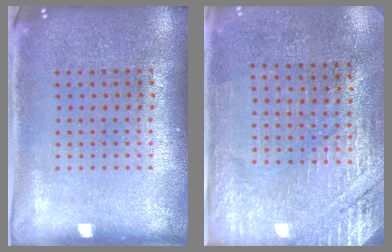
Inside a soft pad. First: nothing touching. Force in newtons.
{"total": 2.7, "press": 2.5, "slide": 1.1}